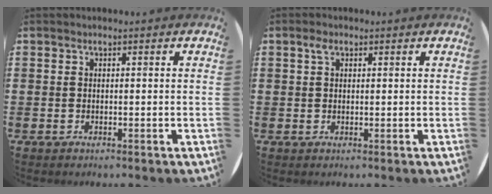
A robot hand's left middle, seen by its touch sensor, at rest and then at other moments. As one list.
[{"total": 1.4, "force": [0.7, 0.8, 0.9], "torque": [-0.013, 0.002, 0.011]}]